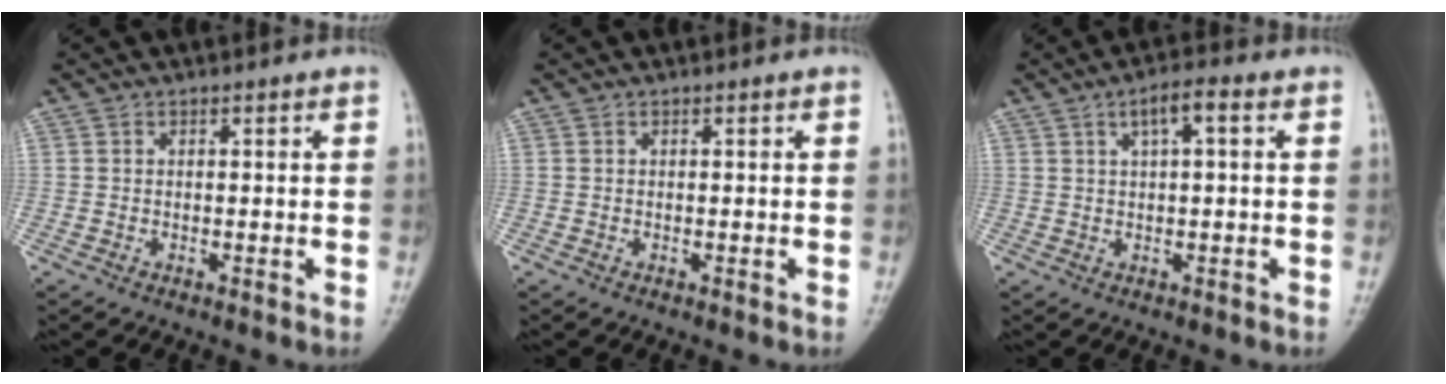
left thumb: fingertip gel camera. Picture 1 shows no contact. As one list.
[{"total": 0.0}, {"total": 4.3, "force": [1.5, 1.1, 3.8], "torque": [-0.068, 0.010, 0.025]}]